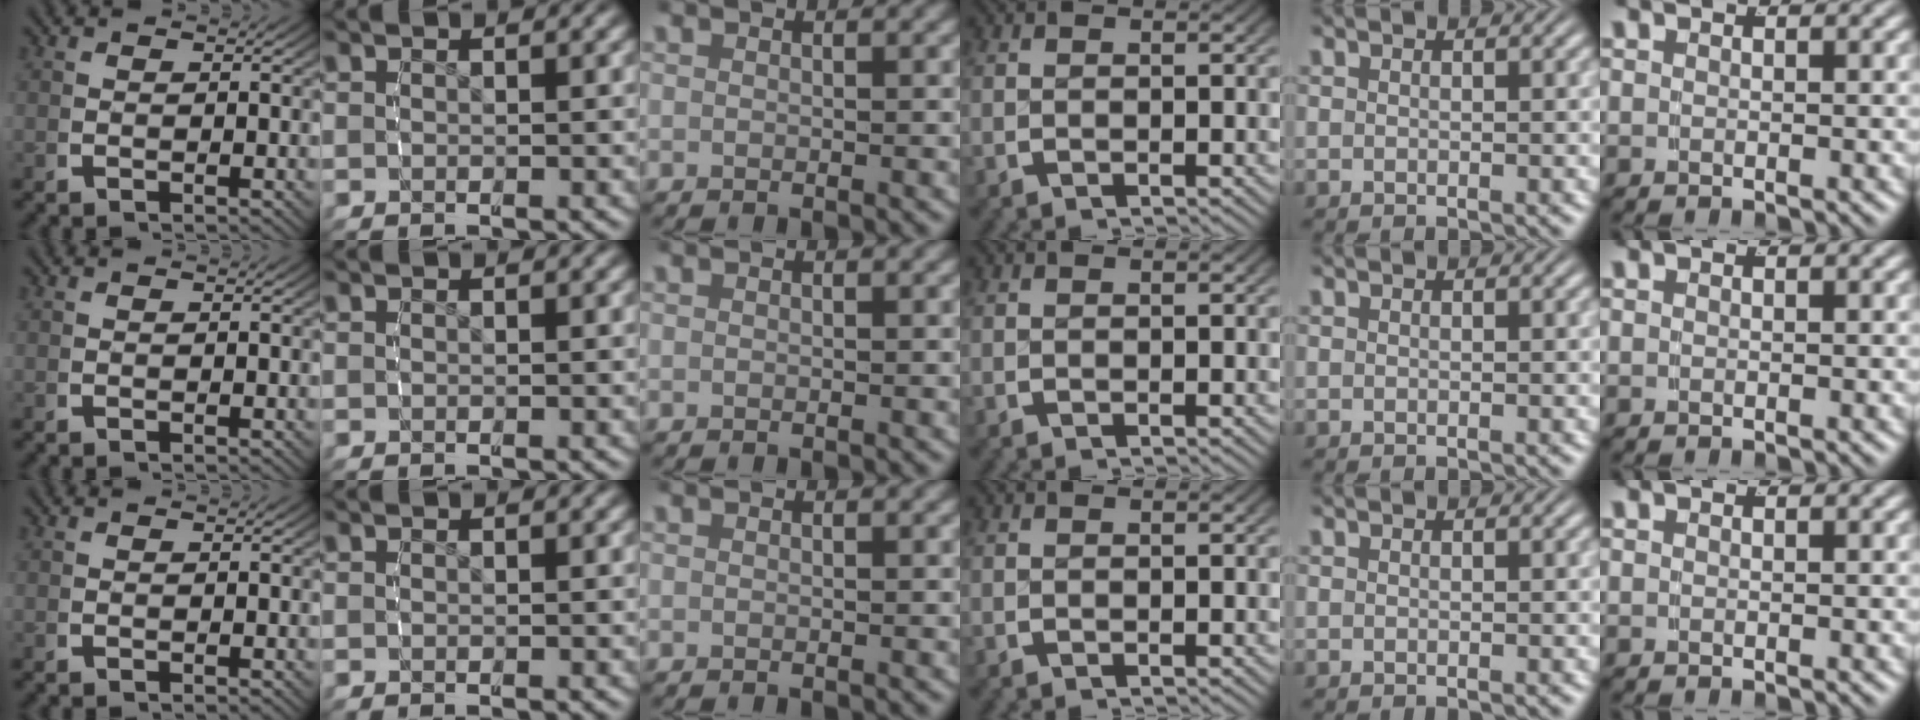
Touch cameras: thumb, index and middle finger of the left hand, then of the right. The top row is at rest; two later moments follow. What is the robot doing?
{"motion": "reach", "object": "shorts"}